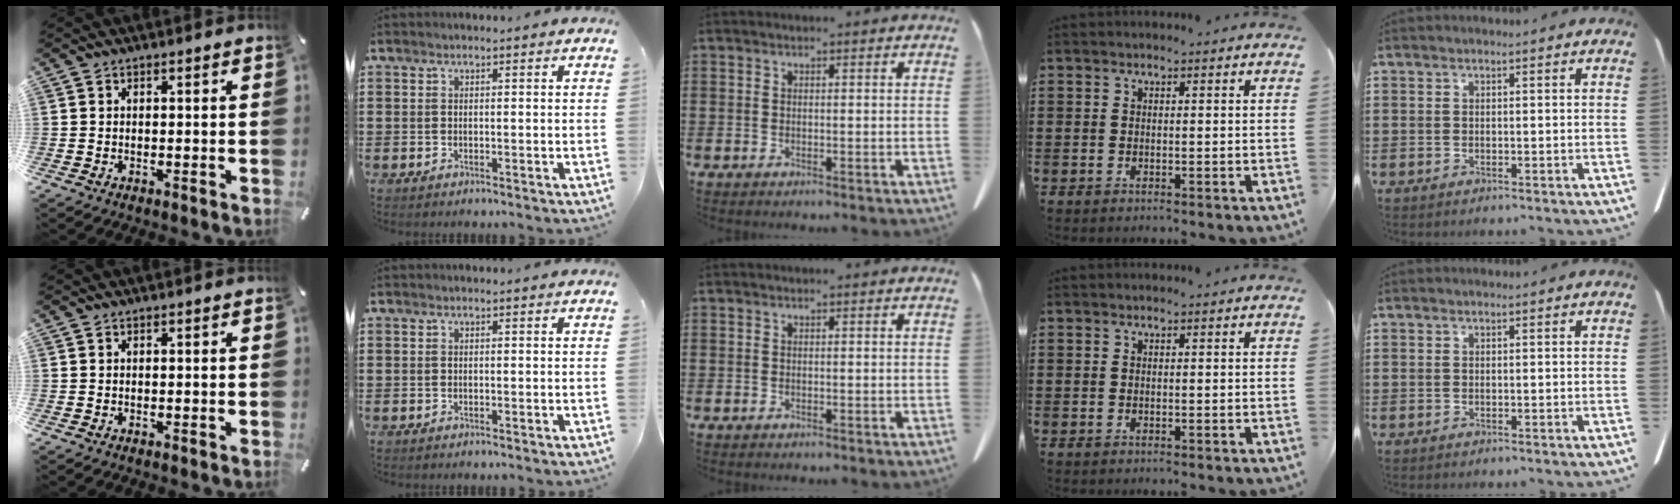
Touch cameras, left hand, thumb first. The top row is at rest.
{}